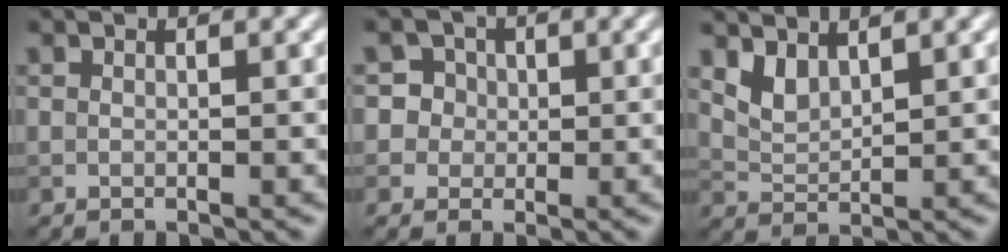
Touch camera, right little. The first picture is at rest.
{"total": 5.0, "force": [1.8, 4.4, 1.4], "torque": [-0.004, 0.023, 0.012]}
{"total": 2.2, "force": [1.8, 0.9, 1.0], "torque": [-0.026, -0.008, 0.043]}